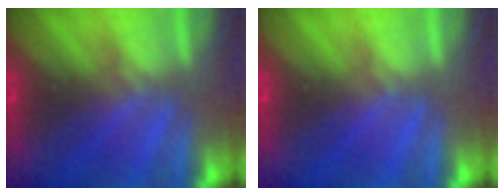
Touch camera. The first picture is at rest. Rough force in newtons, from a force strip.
{"total": 0.0}